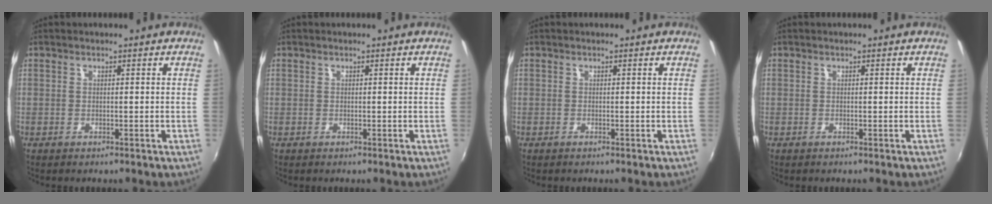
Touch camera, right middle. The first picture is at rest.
{"total": 0.0}
{"total": 0.0}
{"total": 0.0}